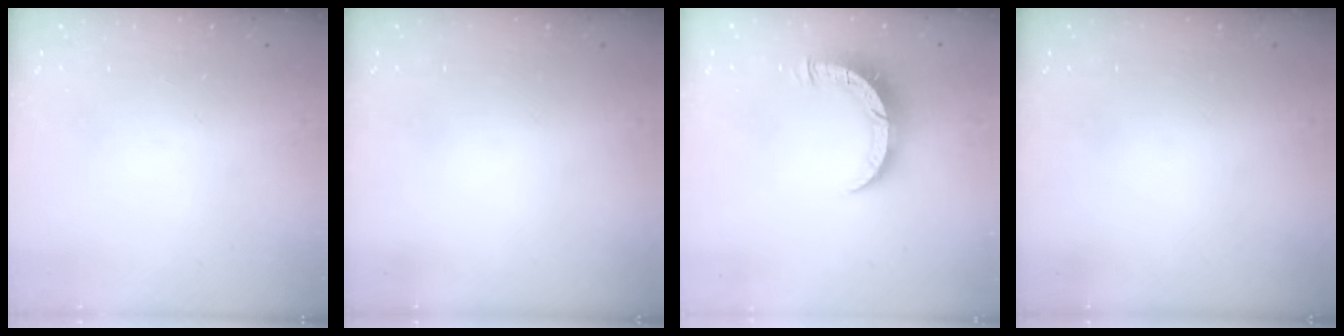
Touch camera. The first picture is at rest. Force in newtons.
{"total": 0.0}
{"total": 8.2, "press": 8.2, "slide": 1.0}
{"total": 0.0}